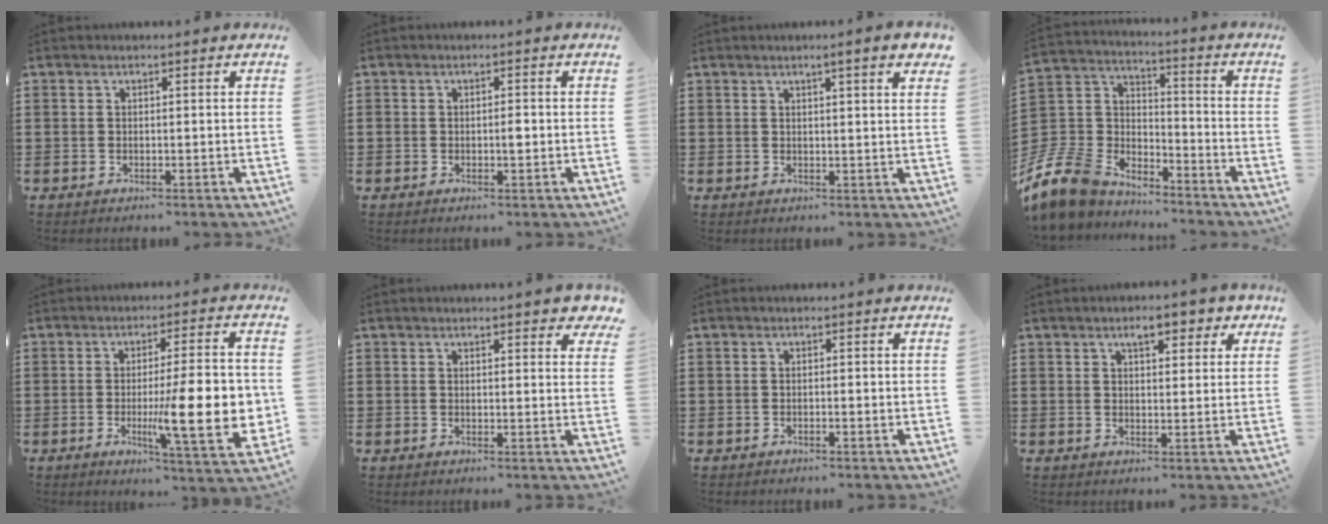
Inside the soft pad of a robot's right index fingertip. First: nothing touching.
{"total": 1.7, "force": [-0.3, 0.7, 1.5], "torque": [-0.027, 0.001, -0.007]}
{"total": 2.8, "force": [1.9, -0.1, 2.1], "torque": [-0.044, 0.002, 0.032]}
{"total": 9.5, "force": [-7.6, 5.1, 2.5], "torque": [-0.104, 0.003, -0.157]}
{"total": 14.6, "force": [-1.7, 2.9, 14.2], "torque": [-0.215, -0.019, -0.030]}
{"total": 2.3, "force": [1.9, 0.6, 1.1], "torque": [-0.017, 0.005, 0.034]}
{"total": 0.7, "force": [-0.4, 0.0, 0.6], "torque": [-0.011, -0.004, -0.006]}
{"total": 4.5, "force": [2.9, 1.7, 3.1], "torque": [-0.051, 0.005, 0.046]}